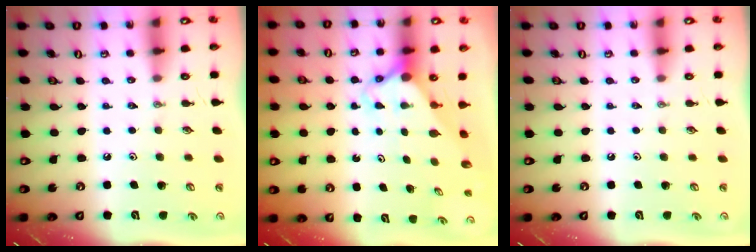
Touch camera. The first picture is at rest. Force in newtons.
{"total": 2.9, "press": 2.9, "slide": 0.2}
{"total": 0.0}